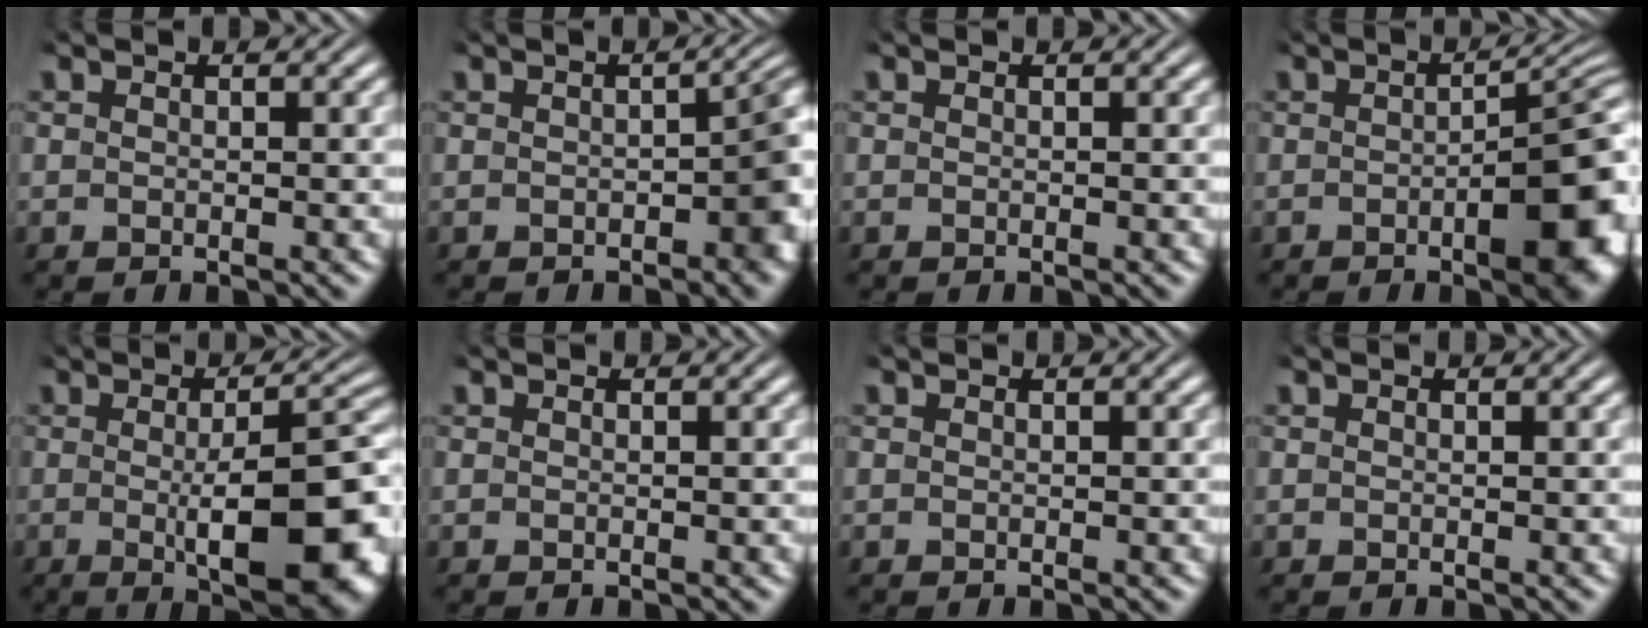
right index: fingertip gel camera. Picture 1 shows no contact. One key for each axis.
{"total": 4.1, "fx": -0.9, "fy": 1.7, "fz": 3.6, "tx": -0.039, "ty": -0.003, "tz": -0.011}
{"total": 0.0}
{"total": 8.8, "fx": -2.2, "fy": 3.3, "fz": 7.9, "tx": -0.077, "ty": 0.005, "tz": -0.042}
{"total": 11.6, "fx": -2.8, "fy": 3.6, "fz": 10.7, "tx": -0.135, "ty": -0.016, "tz": -0.030}
{"total": 0.0}
{"total": 0.0}
{"total": 0.0}